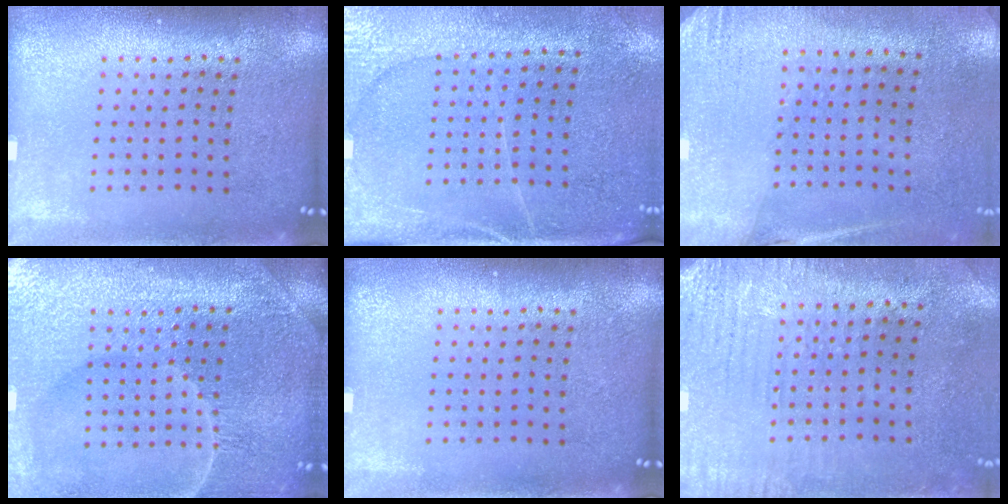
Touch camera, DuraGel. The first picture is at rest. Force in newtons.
{"total": 2.9, "press": 2.7, "slide": 1.2}
{"total": 2.6, "press": 2.3, "slide": 1.4}
{"total": 5.3, "press": 5.0, "slide": 1.8}
{"total": 0.0}
{"total": 3.1, "press": 2.4, "slide": 1.9}